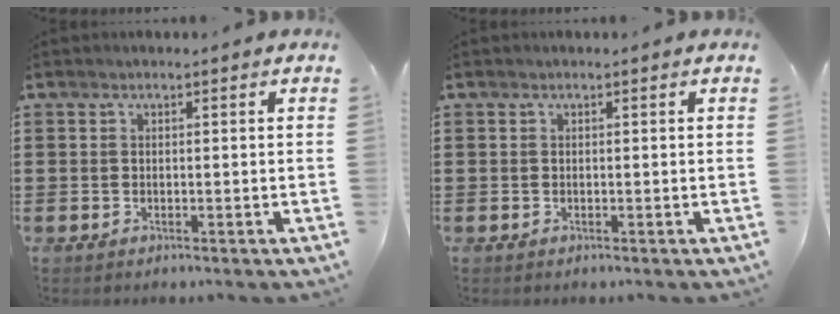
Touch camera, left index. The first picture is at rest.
{"total": 0.0}